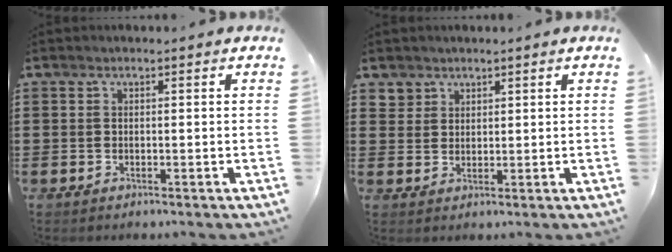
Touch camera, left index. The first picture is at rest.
{"total": 2.6, "force": [1.9, 1.8, -0.1], "torque": [-0.008, 0.005, 0.037]}